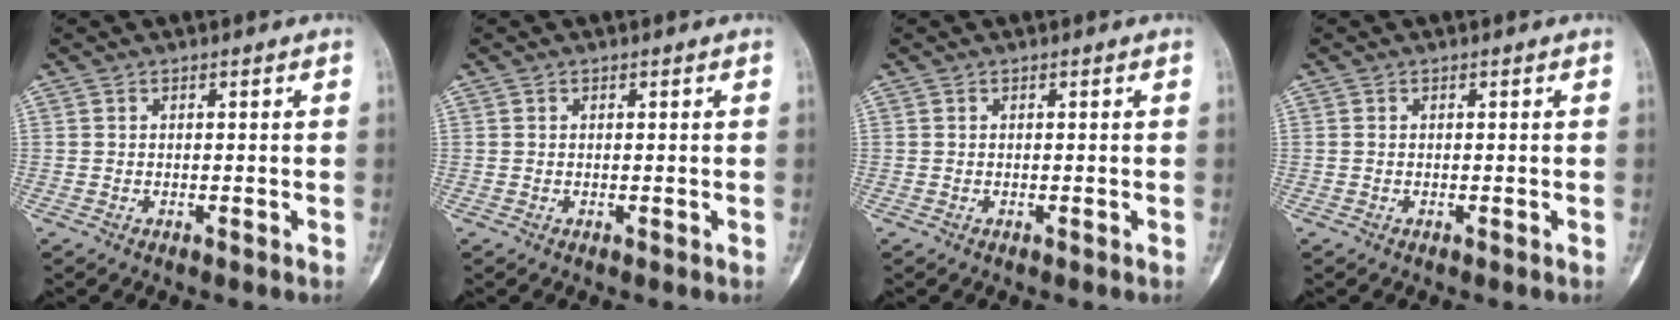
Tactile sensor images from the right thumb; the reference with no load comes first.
{"total": 0.0}
{"total": 0.0}
{"total": 0.0}